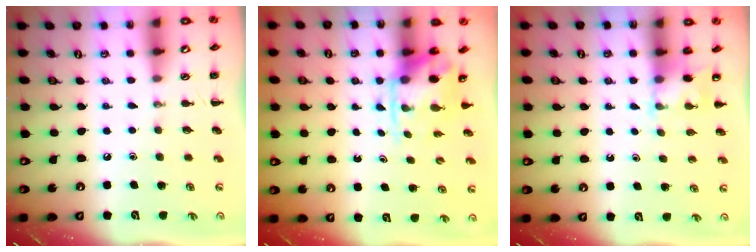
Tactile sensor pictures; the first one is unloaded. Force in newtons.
{"total": 3.8, "press": 3.8, "slide": 0.8}
{"total": 4.8, "press": 4.7, "slide": 1.3}